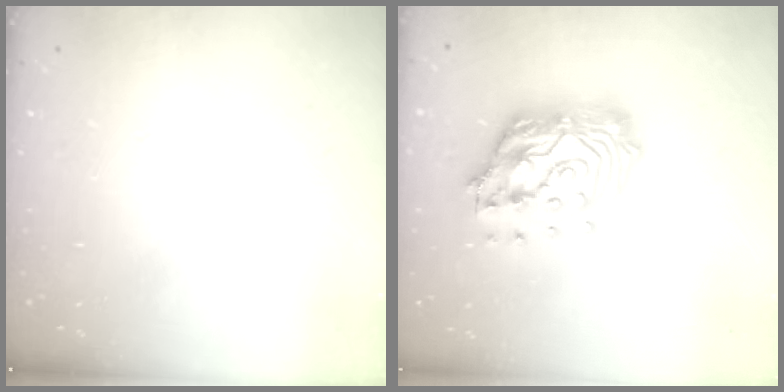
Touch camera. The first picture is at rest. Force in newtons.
{"total": 19.3, "press": 19.2, "slide": 2.1}